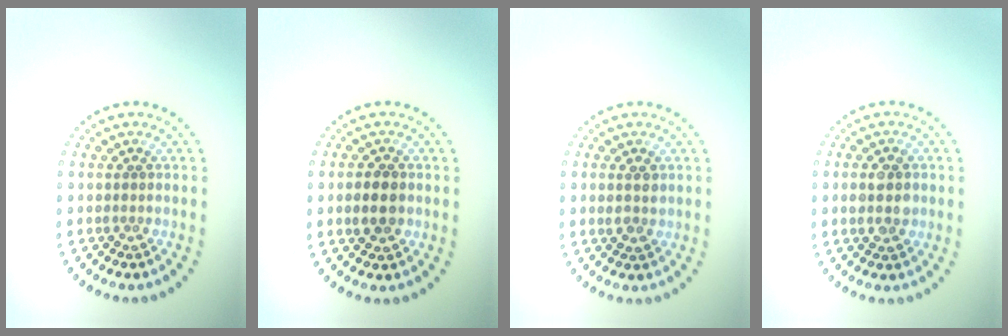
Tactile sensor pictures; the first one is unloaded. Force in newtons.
{"total": 2.5, "press": 2.5, "slide": 0.2}
{"total": 1.6, "press": 1.5, "slide": 0.3}
{"total": 2.9, "press": 2.9, "slide": 0.1}